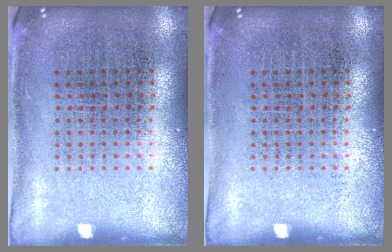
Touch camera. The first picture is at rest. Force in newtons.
{"total": 0.0}